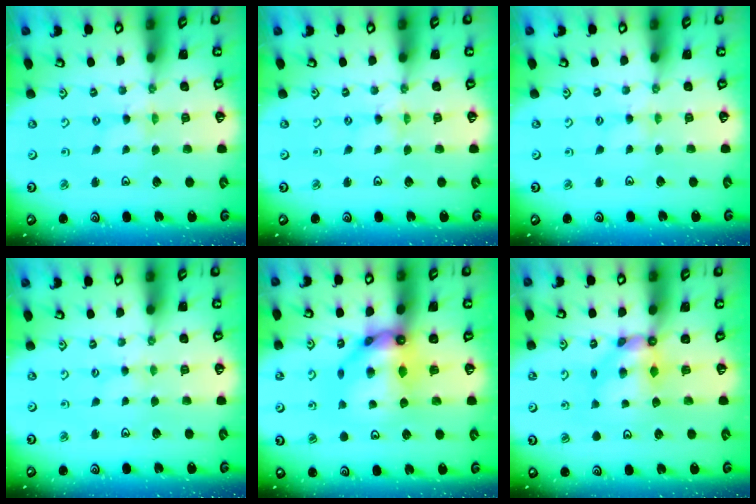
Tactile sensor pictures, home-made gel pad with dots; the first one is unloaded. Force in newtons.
{"total": 0.0}
{"total": 2.0, "press": 2.0, "slide": 0.3}
{"total": 1.5, "press": 1.4, "slide": 0.3}
{"total": 12.4, "press": 12.3, "slide": 1.1}
{"total": 6.2, "press": 6.2, "slide": 0.5}